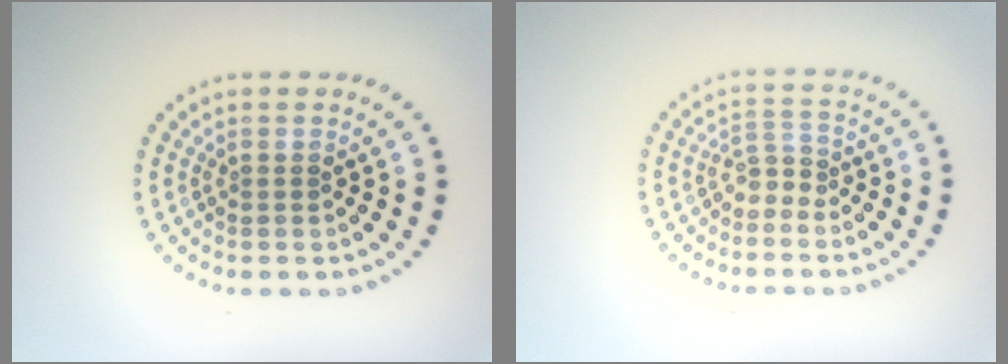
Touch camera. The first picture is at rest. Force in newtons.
{"total": 1.8, "press": 1.1, "slide": 1.4}